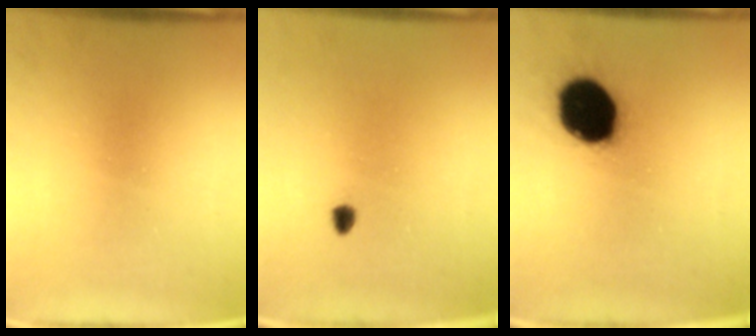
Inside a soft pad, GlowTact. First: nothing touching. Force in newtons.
{"total": 0.9}
{"total": 19.9}